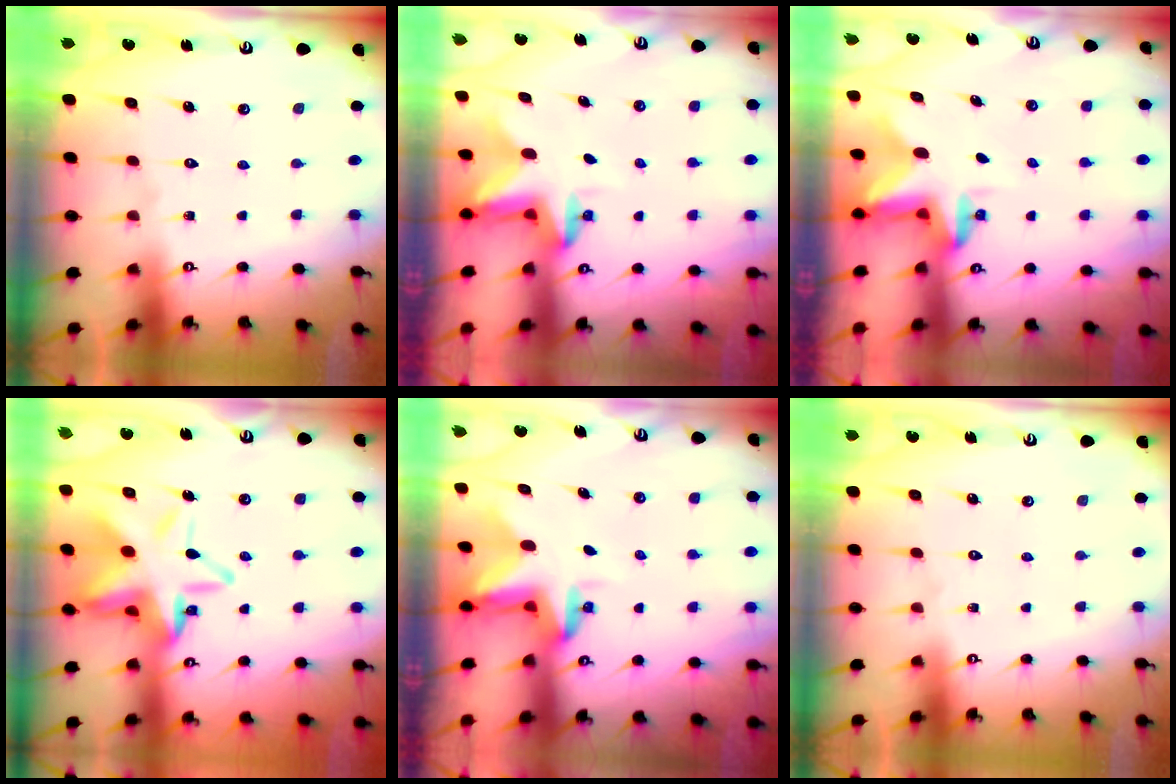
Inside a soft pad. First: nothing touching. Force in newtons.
{"total": 2.6, "press": 2.5, "slide": 0.5}
{"total": 2.4, "press": 2.4, "slide": 0.4}
{"total": 15.9, "press": 15.7, "slide": 2.3}
{"total": 3.1, "press": 3.1, "slide": 0.5}
{"total": 0.0}